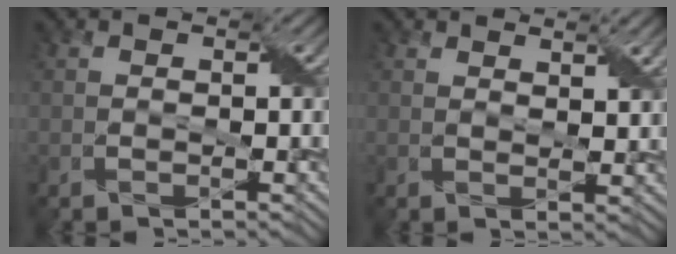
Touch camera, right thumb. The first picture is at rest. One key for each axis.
{"total": 2.1, "fx": 1.8, "fy": -0.4, "fz": 1.1, "tx": -0.021, "ty": -0.004, "tz": 0.040}